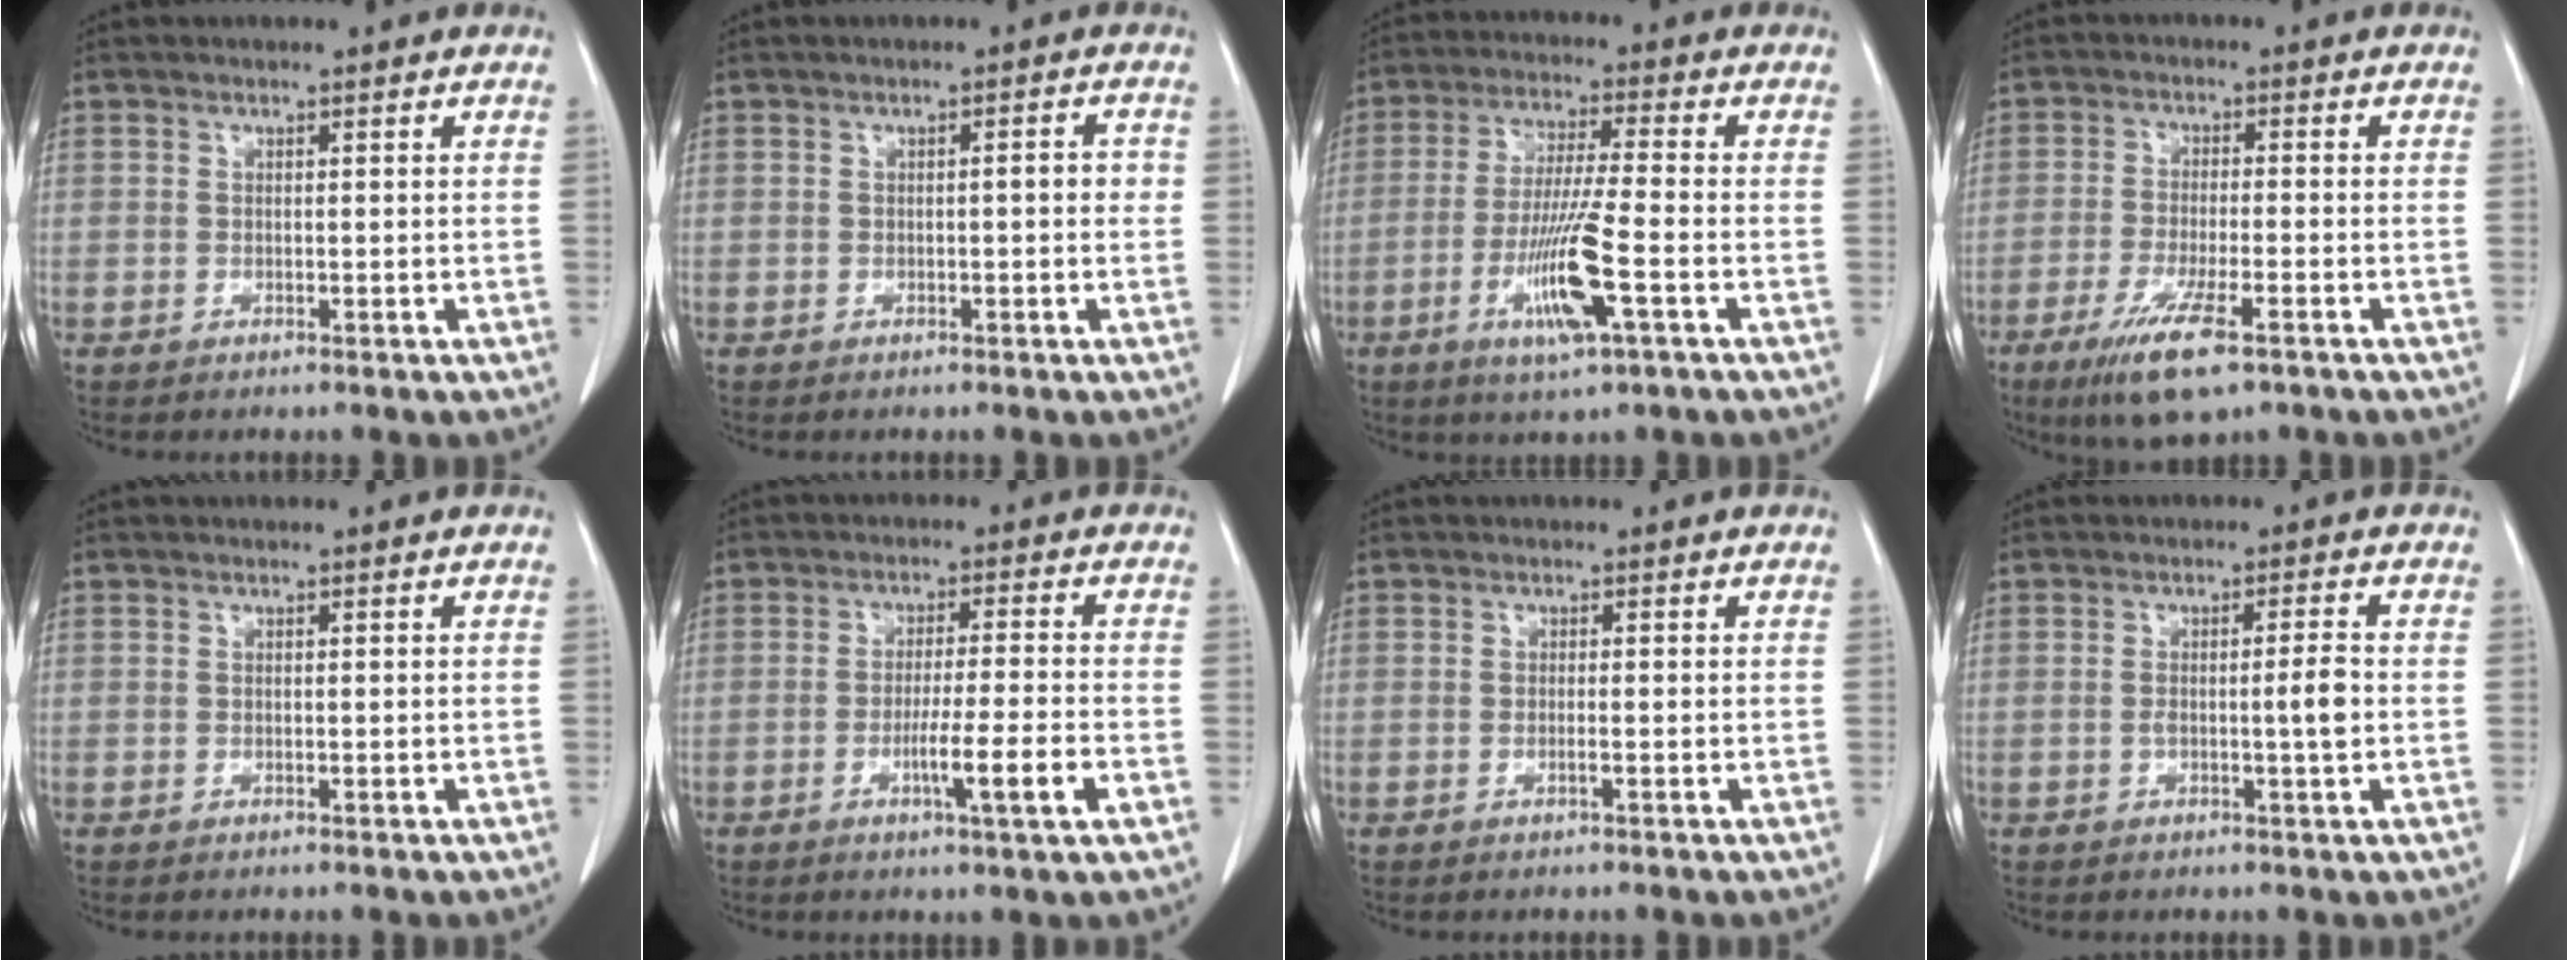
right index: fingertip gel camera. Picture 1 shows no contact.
{"total": 1.9, "force": [-0.1, 0.5, 1.8], "torque": [-0.025, 0.004, -0.003]}
{"total": 10.7, "force": [-3.8, 0.1, 10.0], "torque": [-0.194, -0.016, -0.072]}
{"total": 9.2, "force": [-5.5, 1.5, 7.3], "torque": [-0.137, -0.022, -0.091]}
{"total": 0.0}
{"total": 7.4, "force": [-2.7, -0.5, 6.9], "torque": [-0.109, -0.013, -0.045]}
{"total": 0.7, "force": [-0.3, -0.1, 0.7], "torque": [-0.012, 0.001, -0.005]}
{"total": 3.3, "force": [-0.5, -0.2, 3.3], "torque": [-0.055, 0.000, -0.008]}